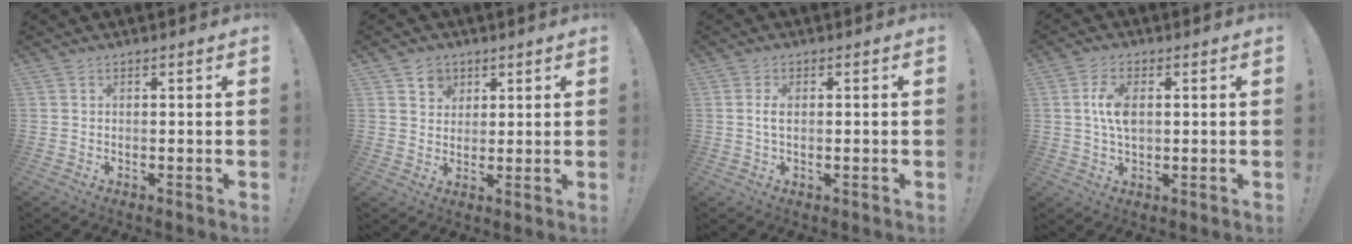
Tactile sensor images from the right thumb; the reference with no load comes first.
{"total": 5.2, "force": [2.8, 4.2, 0.8], "torque": [0.005, -0.020, 0.049]}
{"total": 2.7, "force": [-0.1, 1.2, 2.5], "torque": [-0.044, 0.005, -0.003]}
{"total": 7.2, "force": [0.9, 4.0, 5.9], "torque": [-0.115, 0.003, 0.013]}